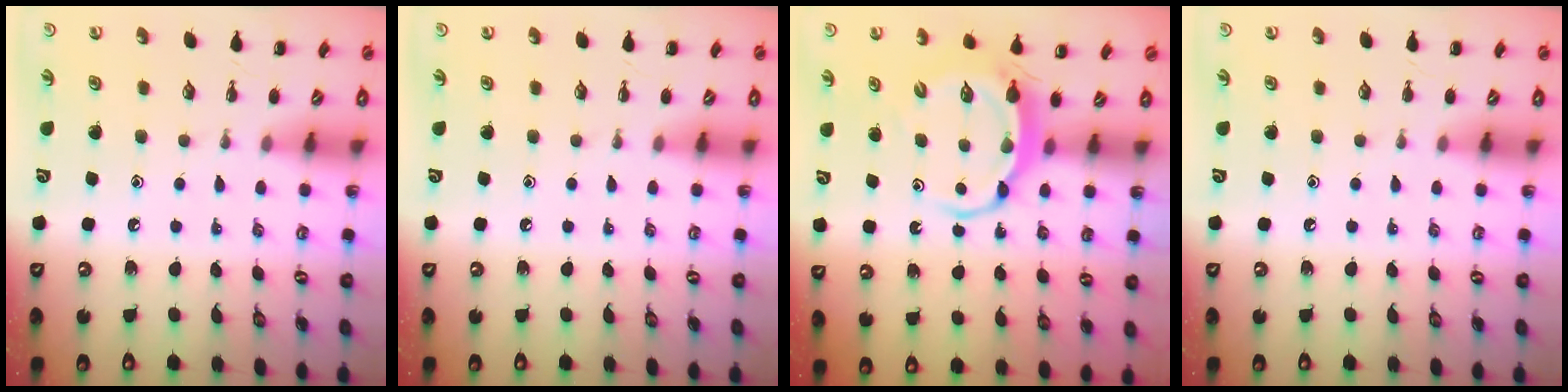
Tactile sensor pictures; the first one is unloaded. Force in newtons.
{"total": 0.0}
{"total": 5.5, "press": 5.5, "slide": 0.5}
{"total": 0.0}